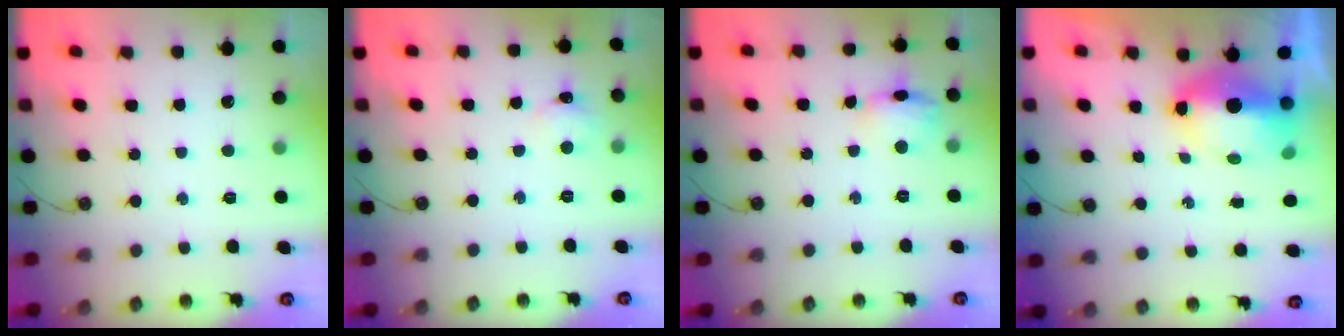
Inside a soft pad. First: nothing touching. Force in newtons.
{"total": 3.6, "press": 3.5, "slide": 0.4}
{"total": 9.2, "press": 9.2, "slide": 1.2}
{"total": 8.8, "press": 8.6, "slide": 1.6}